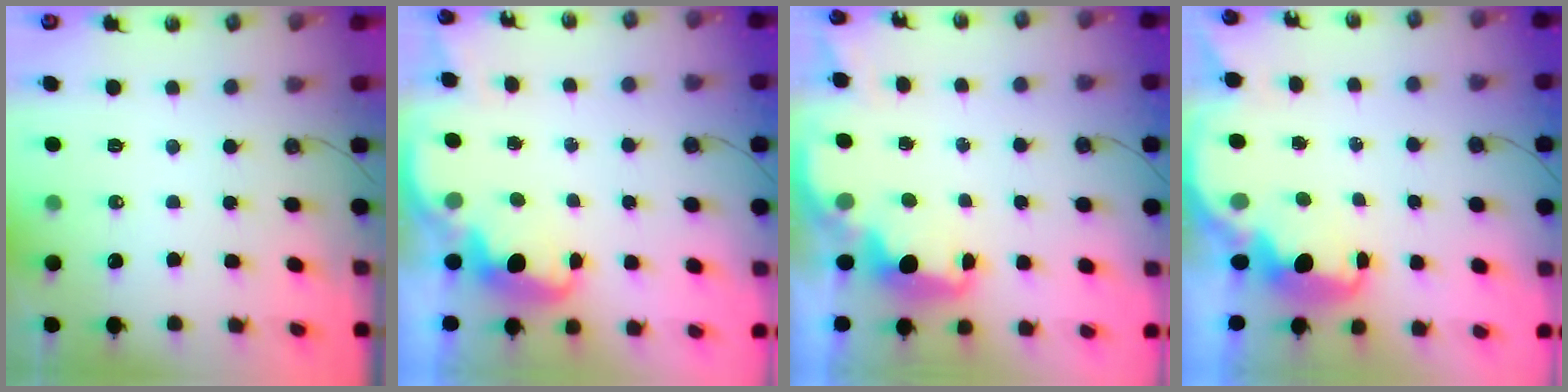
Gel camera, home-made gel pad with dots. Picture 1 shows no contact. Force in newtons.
{"total": 3.0, "press": 2.9, "slide": 0.6}
{"total": 2.7, "press": 2.7, "slide": 0.6}
{"total": 4.9, "press": 4.9, "slide": 0.6}